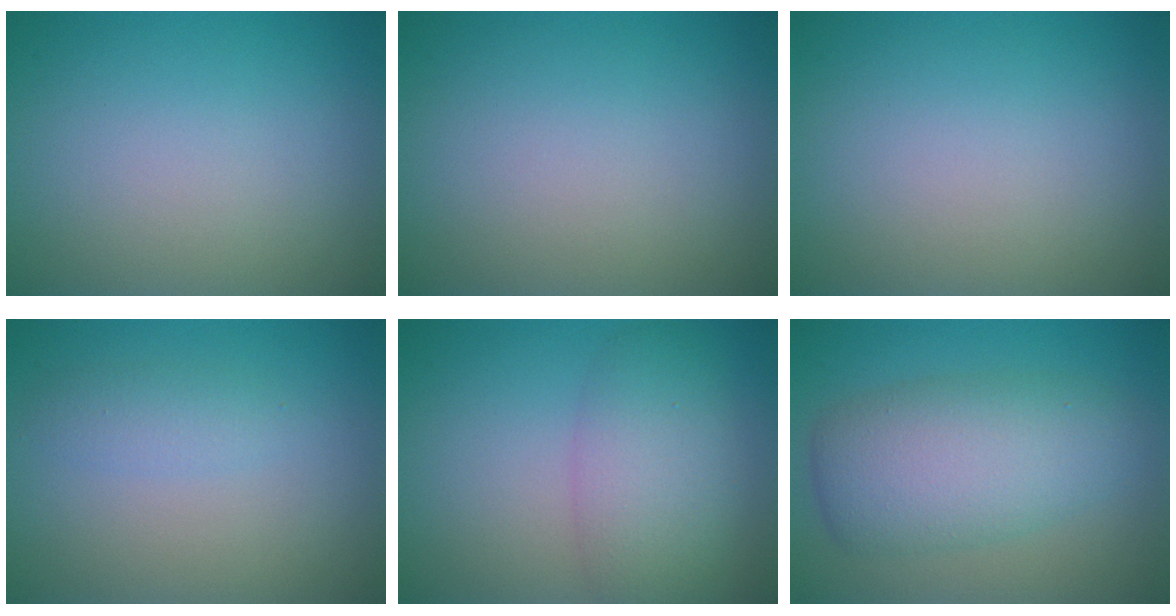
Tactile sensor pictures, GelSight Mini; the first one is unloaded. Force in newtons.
{"total": 0.0}
{"total": 0.0}
{"total": 1.5, "press": 1.5, "slide": 0.1}
{"total": 5.1, "press": 5.1, "slide": 0.1}
{"total": 6.7, "press": 6.7, "slide": 0.0}